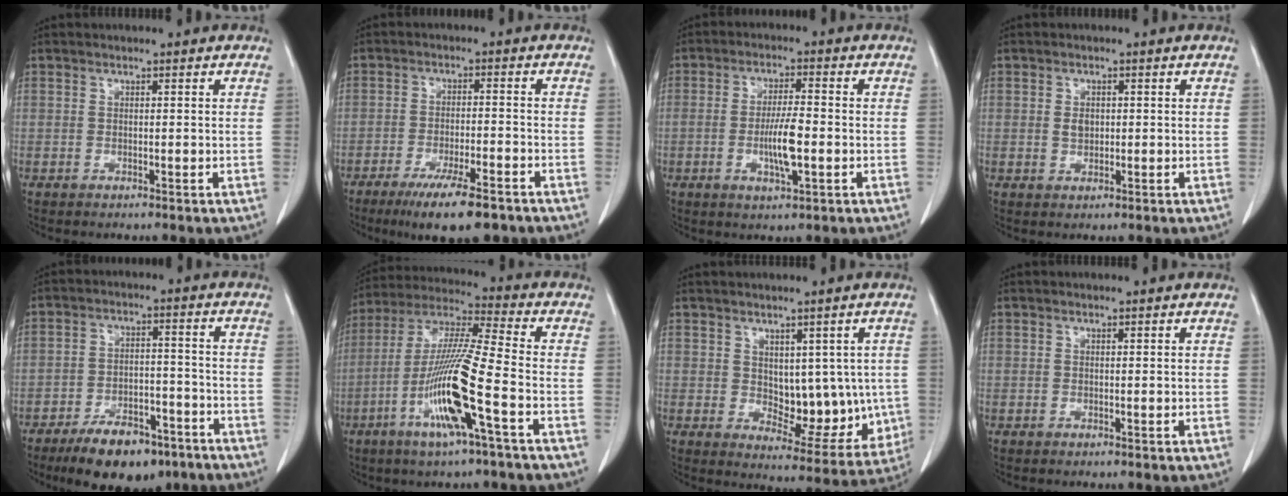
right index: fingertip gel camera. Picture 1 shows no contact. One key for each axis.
{"total": 10.5, "fx": -7.5, "fy": 1.8, "fz": 7.1, "tx": -0.113, "ty": -0.020, "tz": -0.114}
{"total": 6.5, "fx": -1.5, "fy": 1.2, "fz": 6.2, "tx": -0.118, "ty": -0.003, "tz": -0.025}
{"total": 1.9, "fx": 0.1, "fy": 1.3, "fz": 1.3, "tx": -0.024, "ty": 0.000, "tz": 0.005}
{"total": 11.5, "fx": -8.3, "fy": 5.0, "fz": 6.2, "tx": -0.092, "ty": 0.005, "tz": -0.132}
{"total": 15.1, "fx": -5.5, "fy": -0.1, "fz": 14.1, "tx": -0.288, "ty": -0.012, "tz": -0.110}
{"total": 10.4, "fx": 0.5, "fy": 6.0, "fz": 8.5, "tx": -0.094, "ty": -0.001, "tz": 0.027}
{"total": 0.0}